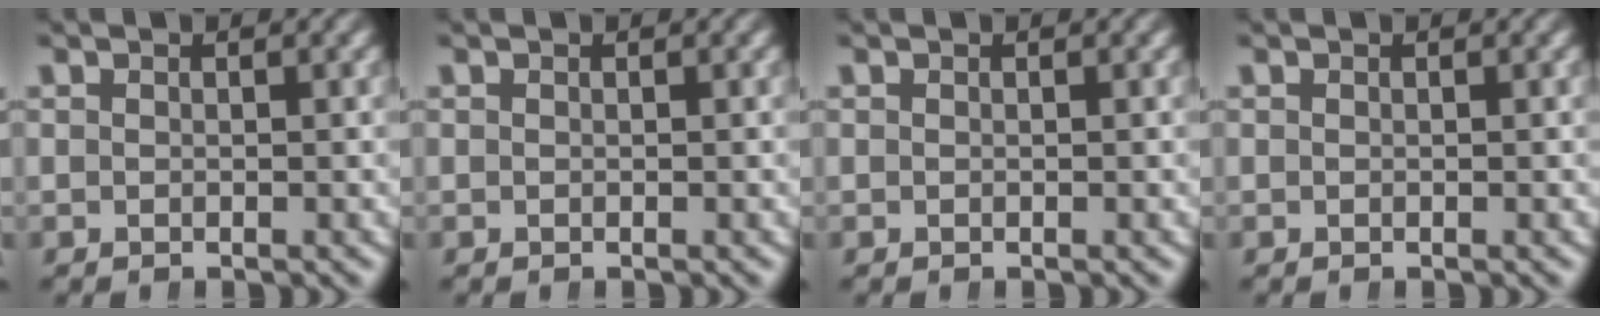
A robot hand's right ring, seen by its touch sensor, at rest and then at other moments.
{"total": 0.0}
{"total": 0.0}
{"total": 0.0}